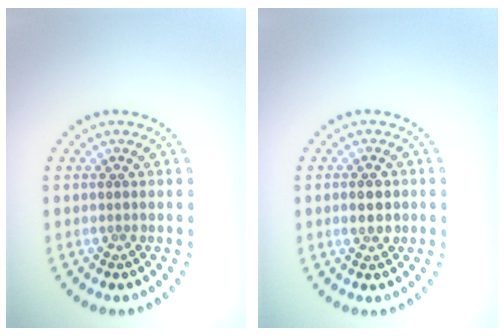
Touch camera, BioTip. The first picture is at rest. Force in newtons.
{"total": 2.7, "press": 2.7, "slide": 0.1}